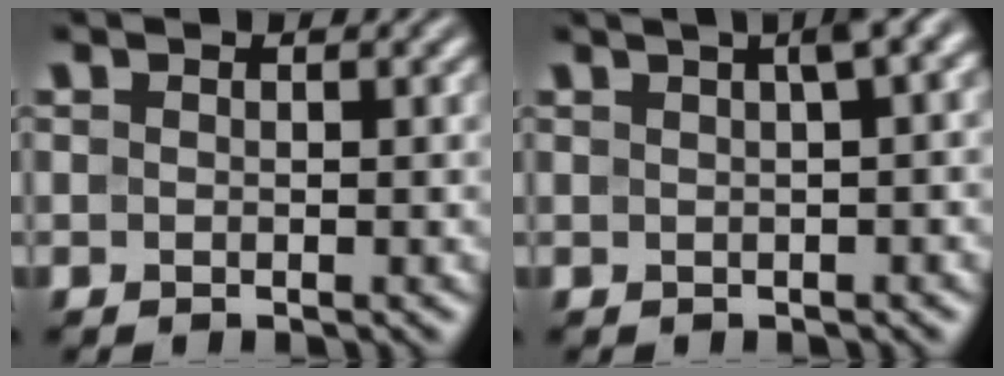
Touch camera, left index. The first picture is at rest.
{"total": 4.7, "force": [1.6, 1.4, 4.2], "torque": [-0.036, 0.021, 0.018]}